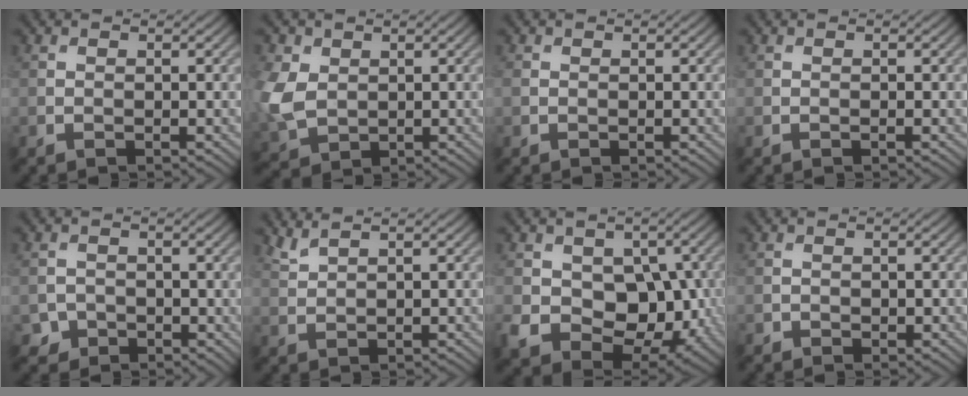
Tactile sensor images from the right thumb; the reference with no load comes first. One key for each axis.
{"total": 7.7, "fx": 1.0, "fy": 6.0, "fz": 4.8, "tx": -0.163, "ty": 0.000, "tz": 0.017}
{"total": 0.6, "fx": 0.0, "fy": 0.5, "fz": 0.4, "tx": -0.011, "ty": 0.001, "tz": -0.002}
{"total": 0.0}
{"total": 1.9, "fx": -0.9, "fy": 1.6, "fz": 0.2, "tx": 0.003, "ty": -0.002, "tz": -0.019}
{"total": 2.1, "fx": 1.7, "fy": 0.3, "fz": 1.1, "tx": -0.029, "ty": 0.008, "tz": 0.044}
{"total": 10.9, "fx": -0.8, "fy": 8.3, "fz": 7.1, "tx": -0.121, "ty": -0.031, "tz": -0.009}
{"total": 0.6, "fx": -0.3, "fy": 0.5, "fz": 0.1, "tx": 0.000, "ty": -0.003, "tz": -0.006}